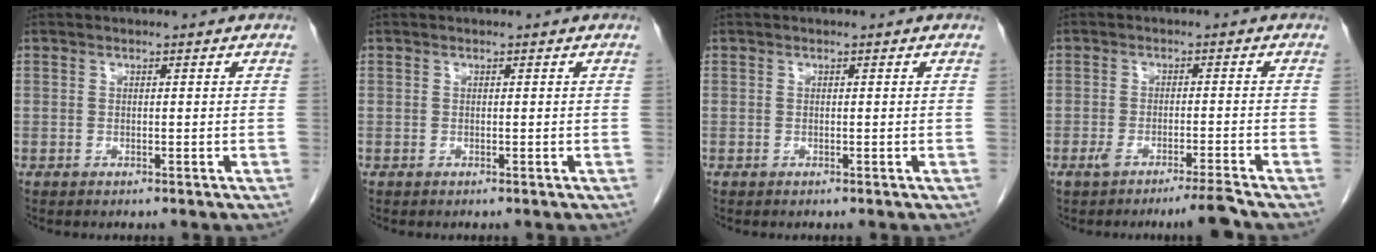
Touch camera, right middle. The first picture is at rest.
{"total": 0.0}
{"total": 0.0}
{"total": 4.1, "force": [-3.2, -0.8, 2.4], "torque": [-0.045, -0.006, -0.058]}